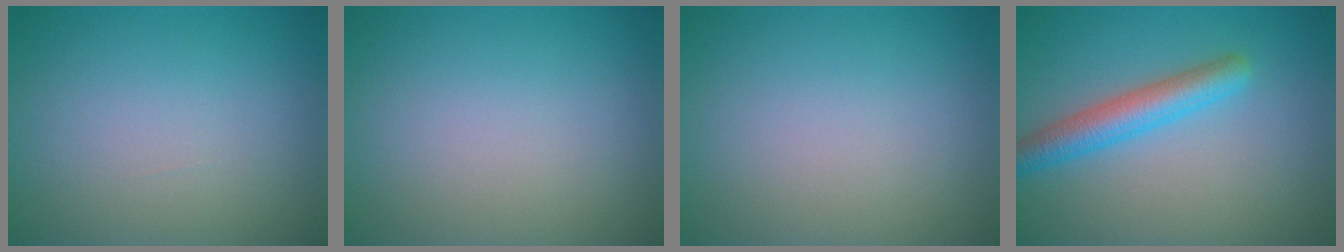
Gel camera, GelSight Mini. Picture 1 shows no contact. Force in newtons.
{"total": 0.0}
{"total": 0.0}
{"total": 3.8, "press": 3.8, "slide": 0.2}